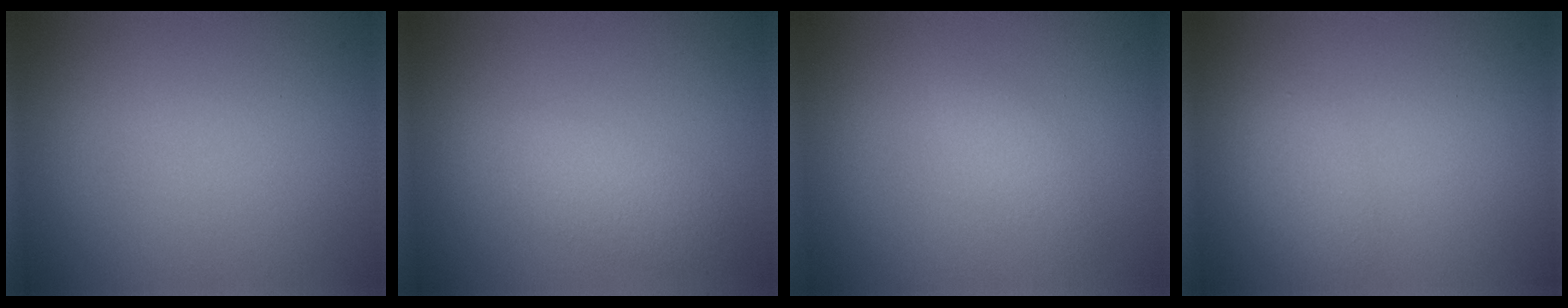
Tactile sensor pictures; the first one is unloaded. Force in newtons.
{"total": 3.0, "press": 3.0, "slide": 0.1}
{"total": 1.3, "press": 1.3, "slide": 0.0}
{"total": 1.4, "press": 1.4, "slide": 0.0}